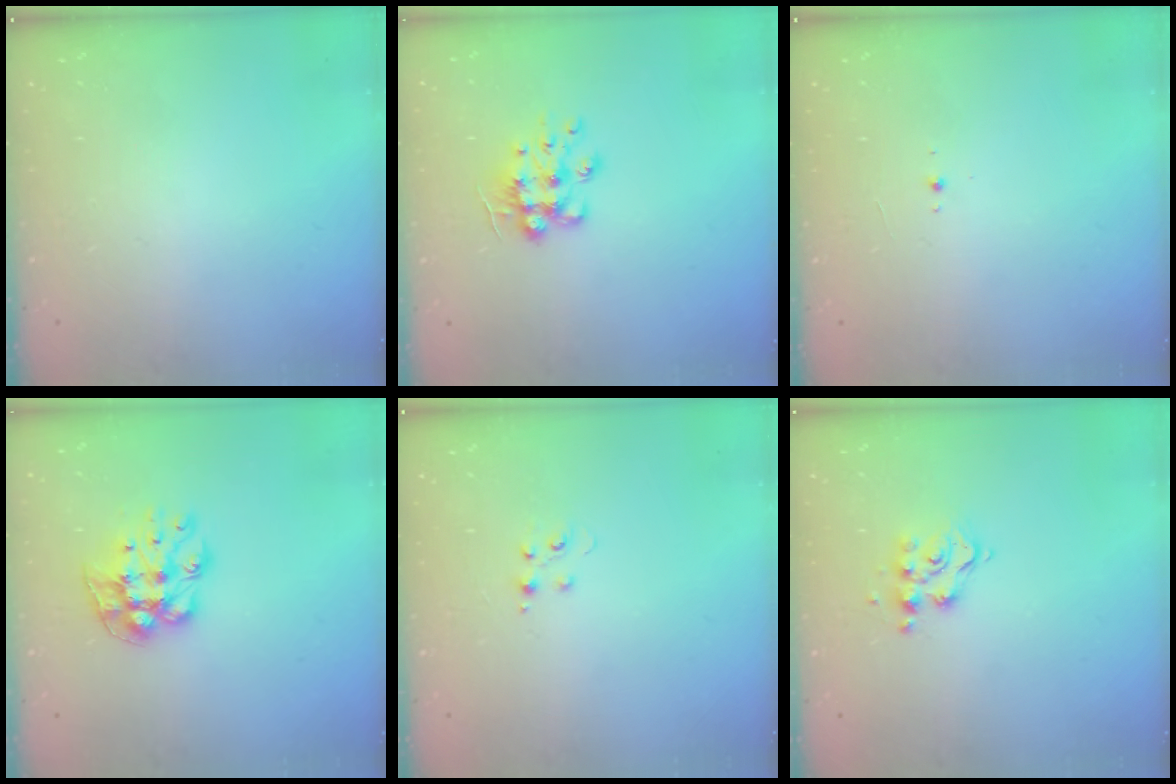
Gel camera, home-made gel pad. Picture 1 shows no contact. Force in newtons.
{"total": 9.4, "press": 9.4, "slide": 0.6}
{"total": 2.7, "press": 2.5, "slide": 0.8}
{"total": 9.7, "press": 9.7, "slide": 0.5}
{"total": 3.7, "press": 3.7, "slide": 0.4}
{"total": 8.3, "press": 8.3, "slide": 0.5}